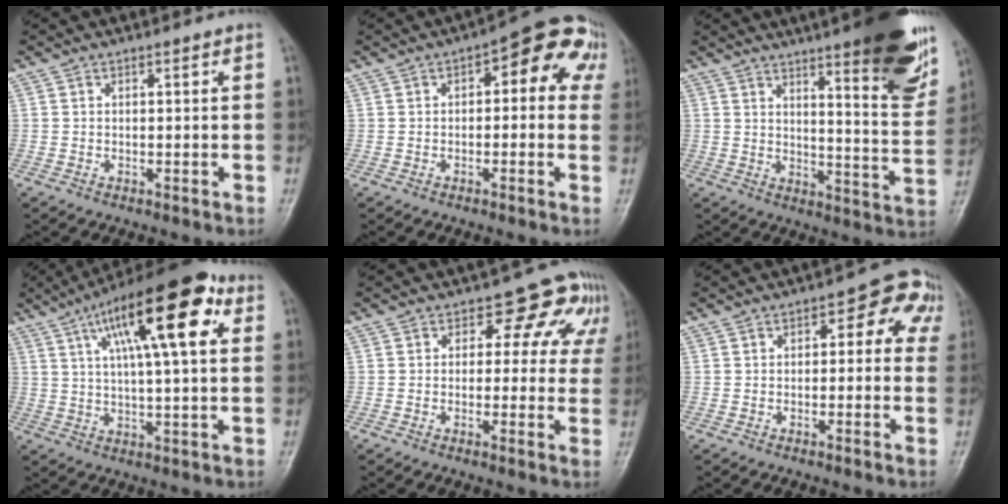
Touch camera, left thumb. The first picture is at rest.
{"total": 11.0, "force": [2.9, 5.6, 9.0], "torque": [-0.065, 0.029, 0.021]}
{"total": 20.0, "force": [12.4, 3.7, 15.2], "torque": [-0.173, -0.068, 0.167]}
{"total": 19.3, "force": [7.4, 5.8, 16.9], "torque": [-0.250, 0.010, 0.109]}
{"total": 9.0, "force": [3.0, 6.2, 5.8], "torque": [-0.005, 0.004, 0.021]}
{"total": 7.4, "force": [1.3, 4.6, 5.7], "torque": [-0.022, 0.027, 0.002]}